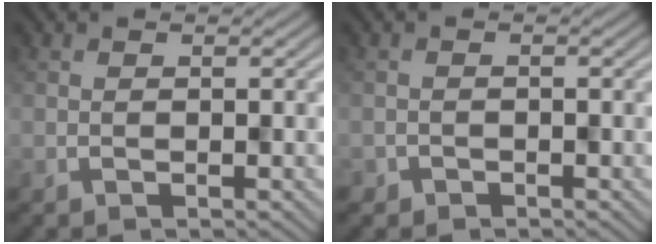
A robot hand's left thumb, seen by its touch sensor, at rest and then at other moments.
{"total": 0.9, "force": [-0.5, 0.5, -0.6], "torque": [0.013, -0.001, -0.010]}